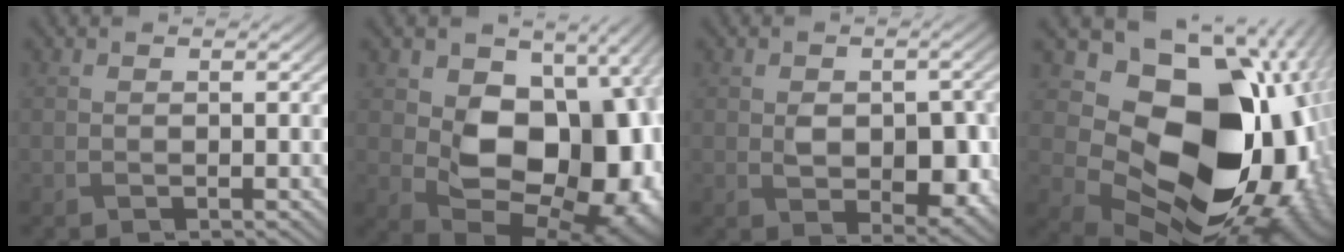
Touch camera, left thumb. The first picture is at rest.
{"total": 18.2, "force": [-0.1, 13.0, 12.8], "torque": [-0.132, -0.032, 0.019]}
{"total": 6.1, "force": [-0.9, 3.7, 4.8], "torque": [-0.076, -0.008, -0.009]}
{"total": 18.6, "force": [-0.6, 13.4, 12.9], "torque": [-0.195, -0.039, 0.022]}